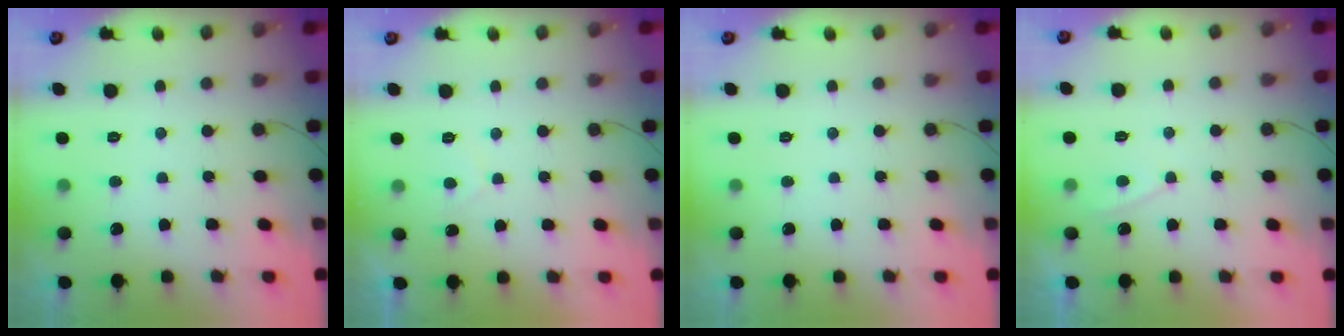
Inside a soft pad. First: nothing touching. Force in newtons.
{"total": 0.9, "press": 0.7, "slide": 0.6}
{"total": 0.0}
{"total": 2.0, "press": 2.0, "slide": 0.3}